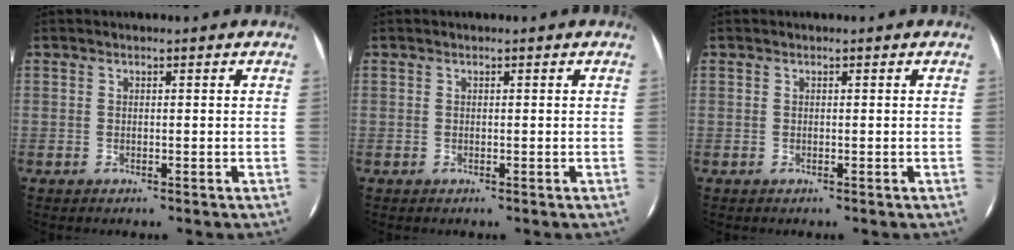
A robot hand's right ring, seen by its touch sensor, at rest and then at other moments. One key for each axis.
{"total": 0.0}
{"total": 0.0}